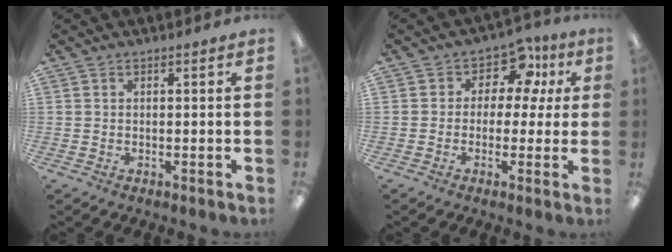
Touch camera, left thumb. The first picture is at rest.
{"total": 7.9, "force": [3.1, 5.9, 4.3], "torque": [-0.068, -0.010, 0.055]}